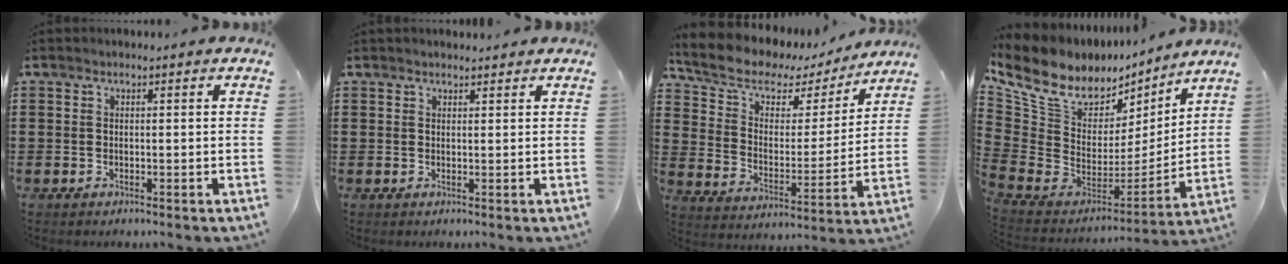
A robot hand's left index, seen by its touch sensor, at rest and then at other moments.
{"total": 0.9, "force": [0.8, 0.3, 0.1], "torque": [-0.004, 0.001, 0.016]}
{"total": 6.8, "force": [5.2, 3.7, 2.2], "torque": [-0.080, -0.032, 0.088]}
{"total": 9.8, "force": [6.9, 5.6, 4.2], "torque": [-0.138, -0.056, 0.121]}